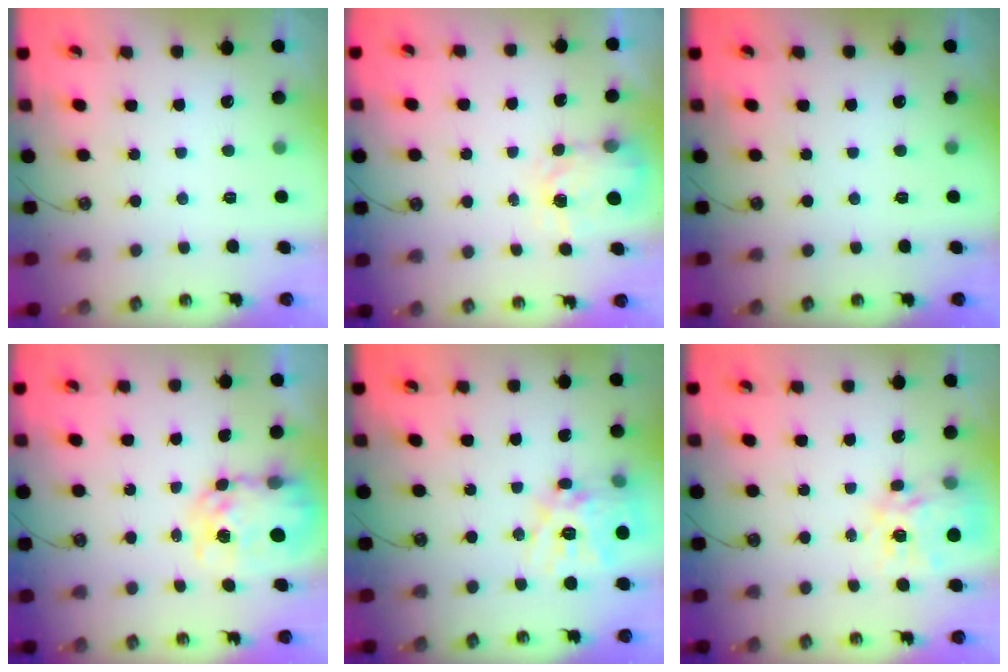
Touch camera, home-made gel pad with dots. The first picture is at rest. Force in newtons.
{"total": 3.8, "press": 3.7, "slide": 0.6}
{"total": 0.0}
{"total": 9.0, "press": 8.9, "slide": 0.7}
{"total": 16.2, "press": 16.2, "slide": 1.3}
{"total": 13.8, "press": 13.7, "slide": 1.4}